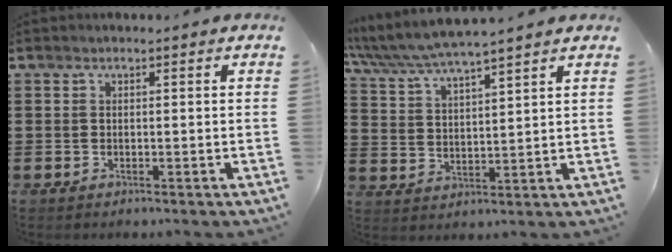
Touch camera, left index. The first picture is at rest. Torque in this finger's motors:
{"motor_torque": [1.60, -0.54, 0.93, 0.21]}